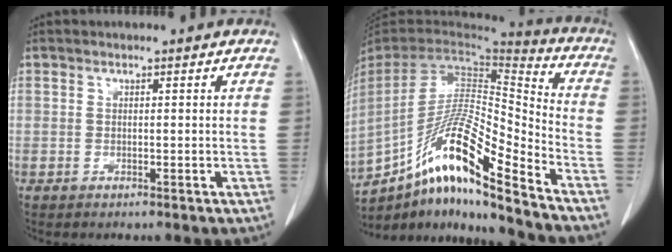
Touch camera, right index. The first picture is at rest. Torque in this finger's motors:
{"motor_torque": [1.21, -0.93, 0.68, 0.18]}